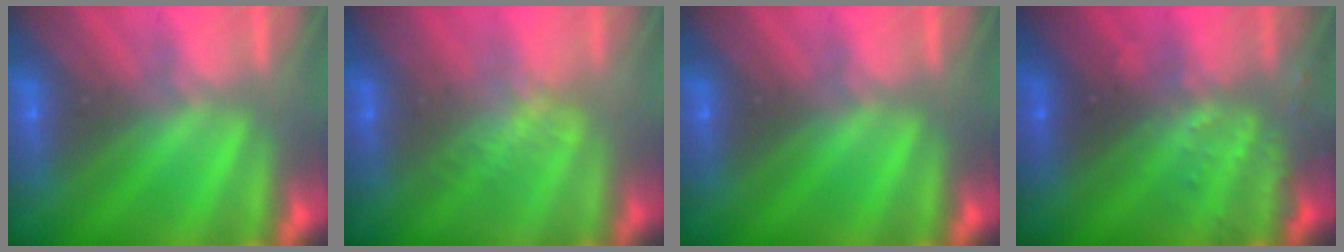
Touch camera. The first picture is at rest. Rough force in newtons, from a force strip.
{"total": 1.3}
{"total": 0.0}
{"total": 3.2}